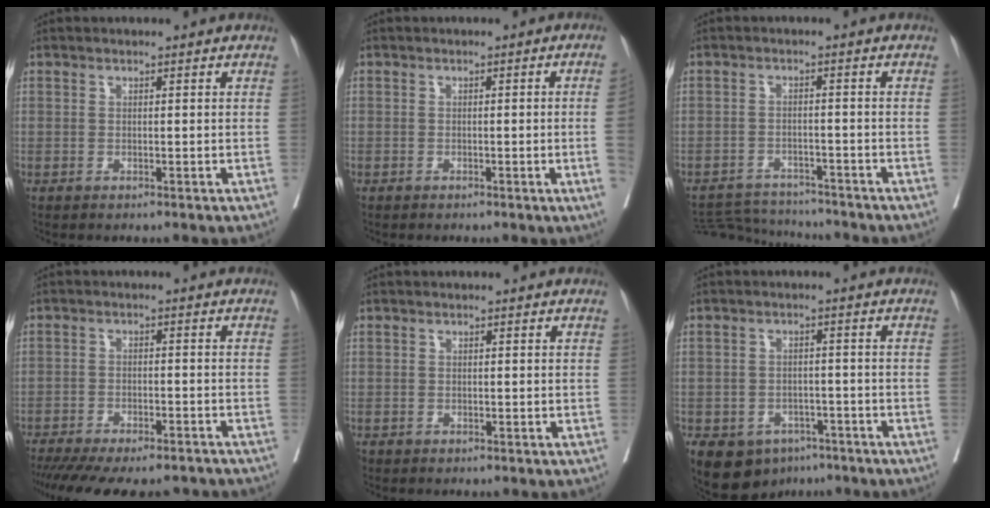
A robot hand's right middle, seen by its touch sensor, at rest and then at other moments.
{"total": 3.1, "force": [-0.7, -1.0, 2.9], "torque": [-0.038, -0.003, -0.009]}
{"total": 7.6, "force": [-7.6, 0.6, 0.4], "torque": [-0.009, 0.000, -0.122]}
{"total": 17.3, "force": [-14.7, 5.1, 7.6], "torque": [-0.160, -0.020, -0.199]}
{"total": 0.0}
{"total": 9.8, "force": [-6.2, 6.6, 3.7], "torque": [-0.063, 0.003, -0.085]}